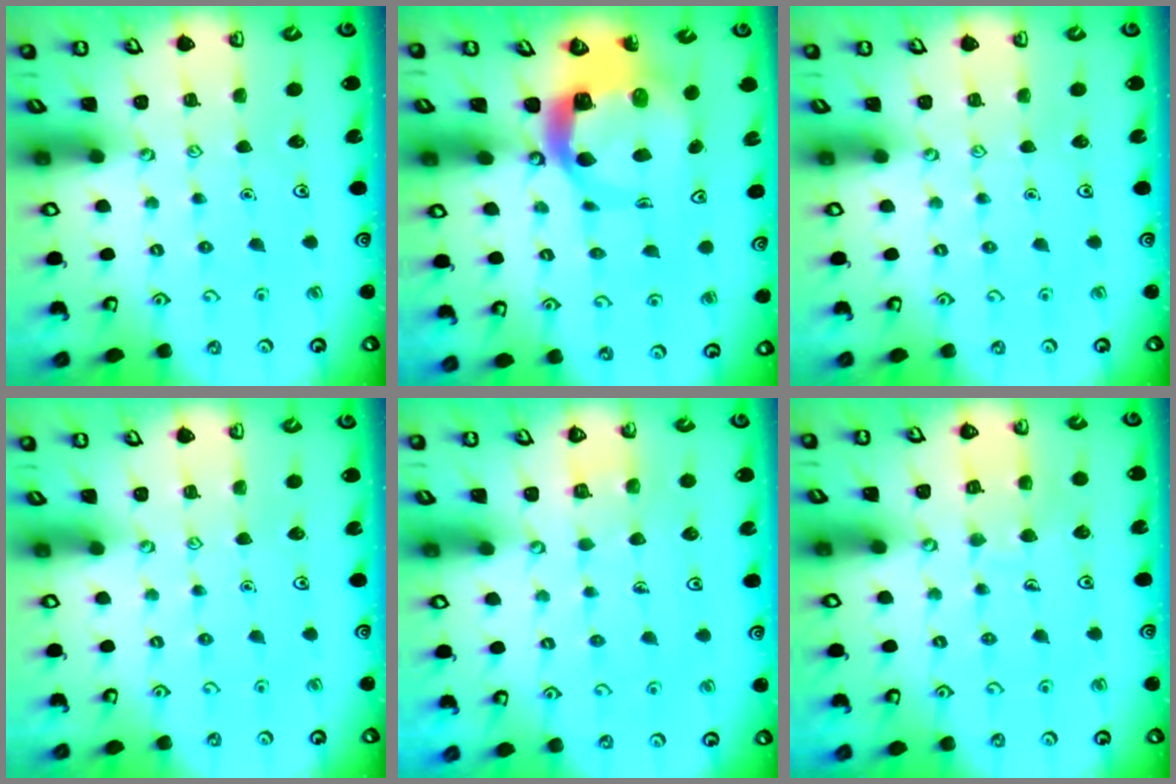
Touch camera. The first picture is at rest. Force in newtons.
{"total": 8.6, "press": 8.6, "slide": 1.2}
{"total": 0.0}
{"total": 0.0}
{"total": 4.2, "press": 4.2, "slide": 0.4}
{"total": 7.8, "press": 7.7, "slide": 0.5}